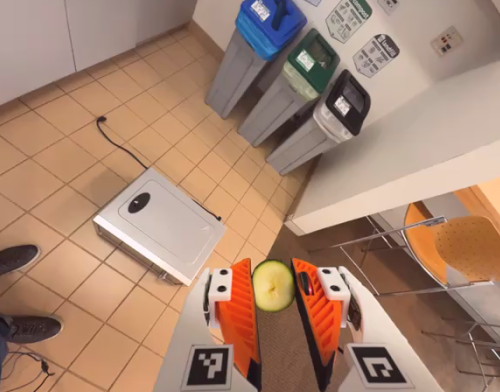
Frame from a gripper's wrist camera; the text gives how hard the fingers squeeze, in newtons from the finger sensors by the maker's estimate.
{"total": 6.1, "left": 6.0, "right": 6.3}